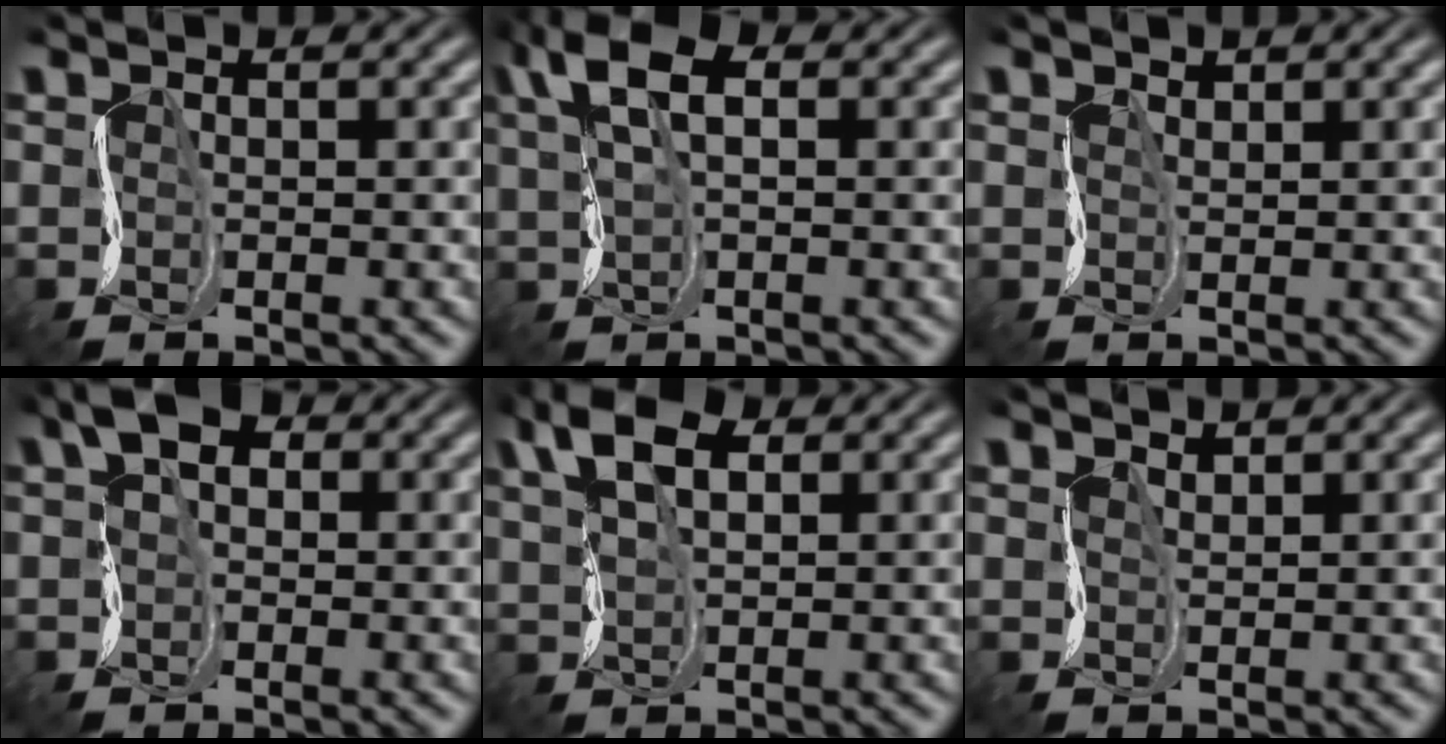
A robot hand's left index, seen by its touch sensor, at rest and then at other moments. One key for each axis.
{"total": 5.8, "fx": 1.4, "fy": 3.1, "fz": 4.8, "tx": -0.111, "ty": 0.013, "tz": 0.017}
{"total": 1.1, "fx": 0.8, "fy": 0.5, "fz": 0.6, "tx": -0.014, "ty": -0.004, "tz": 0.017}
{"total": 4.5, "fx": 0.9, "fy": 3.0, "fz": 3.2, "tx": -0.065, "ty": 0.013, "tz": -0.001}
{"total": 5.6, "fx": 2.0, "fy": 3.2, "fz": 4.2, "tx": -0.107, "ty": 0.011, "tz": 0.029}
{"total": 1.4, "fx": 1.0, "fy": 0.6, "fz": 0.8, "tx": -0.020, "ty": -0.001, "tz": 0.017}